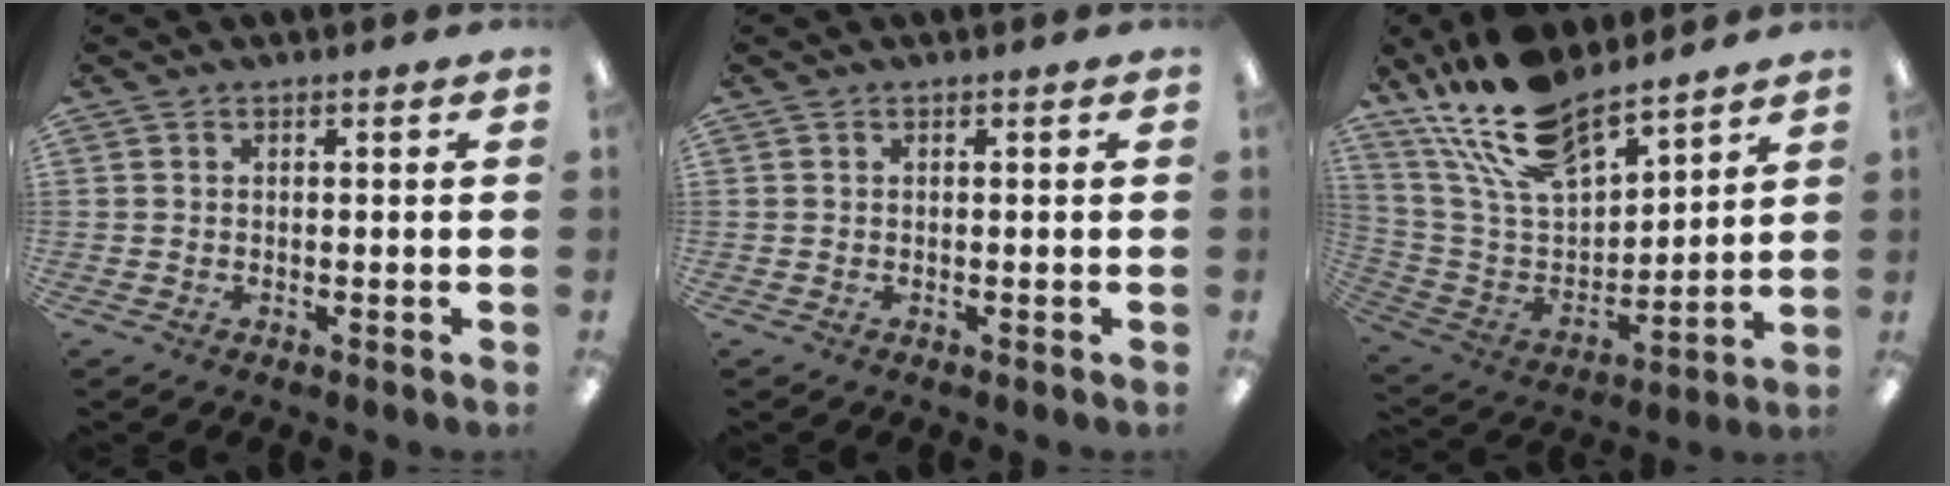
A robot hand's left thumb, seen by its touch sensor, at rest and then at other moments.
{"total": 0.0}
{"total": 19.2, "force": [15.6, 7.2, 8.7], "torque": [-0.197, -0.087, 0.286]}